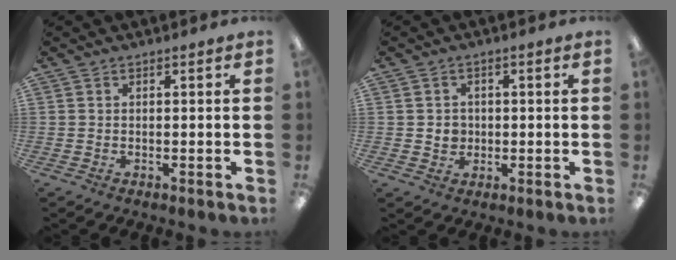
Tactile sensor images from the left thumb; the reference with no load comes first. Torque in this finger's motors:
{"motor_torque": [-0.07, 0.07, -0.07, -0.10, 0.00]}